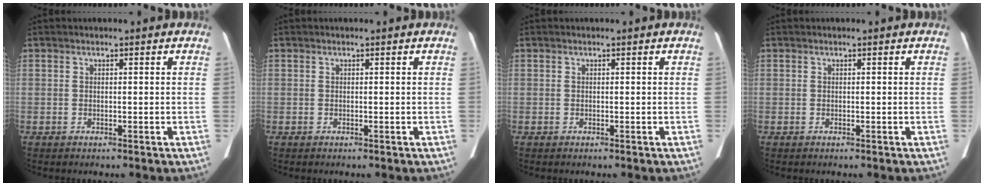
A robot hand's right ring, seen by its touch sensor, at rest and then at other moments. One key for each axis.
{"total": 0.0}
{"total": 0.0}
{"total": 0.0}